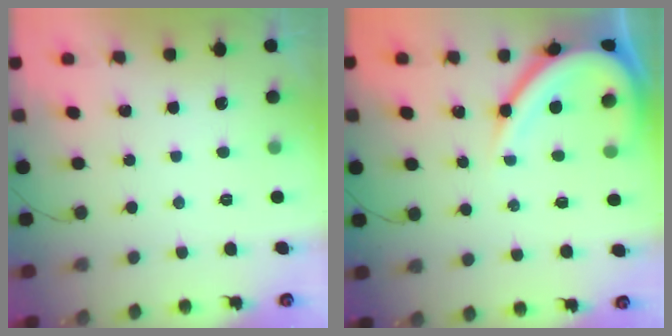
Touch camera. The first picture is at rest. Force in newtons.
{"total": 12.3, "press": 12.3, "slide": 1.2}